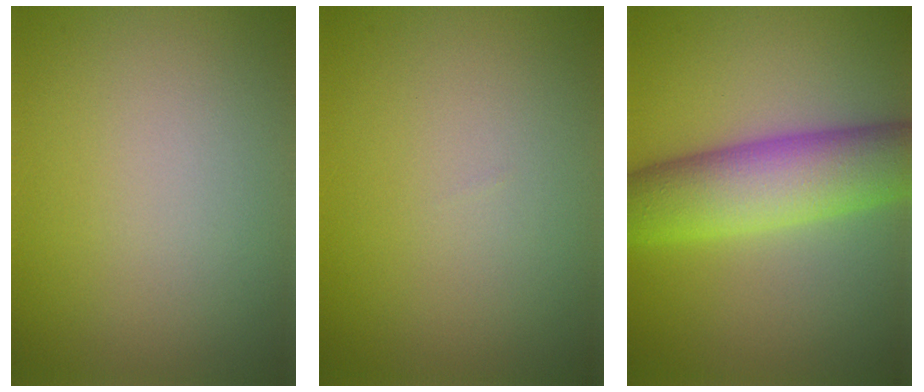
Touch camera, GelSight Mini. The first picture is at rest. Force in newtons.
{"total": 0.0}
{"total": 8.3, "press": 8.3, "slide": 0.3}